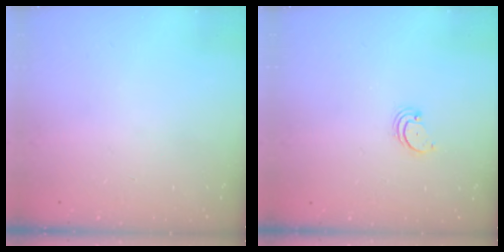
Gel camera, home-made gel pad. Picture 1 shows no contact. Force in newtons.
{"total": 2.2, "press": 2.2, "slide": 0.2}